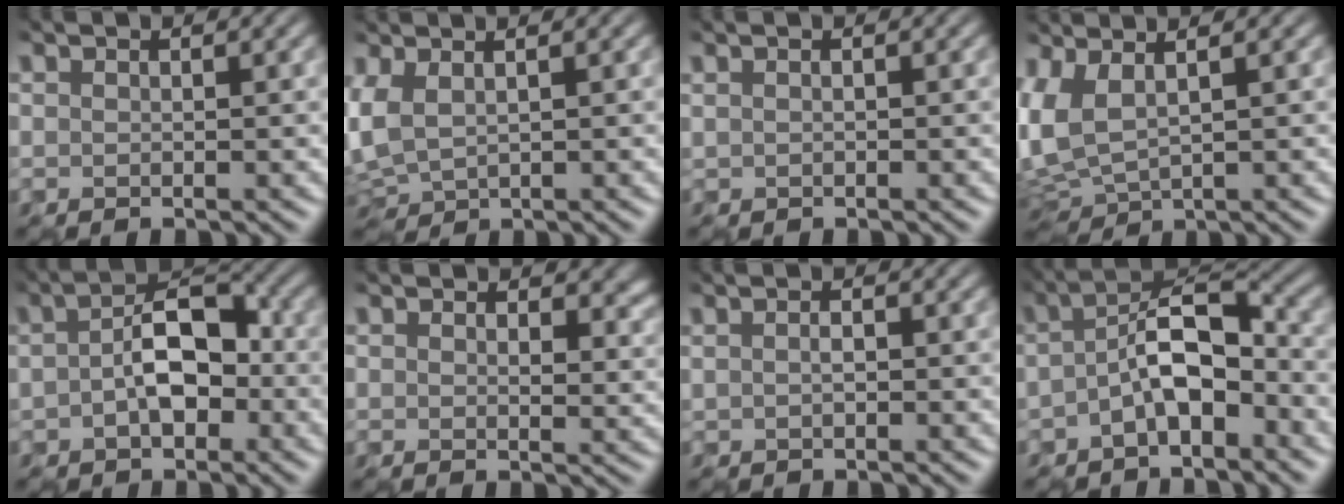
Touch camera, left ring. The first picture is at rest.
{"total": 2.8, "force": [0.6, 1.7, 2.1], "torque": [-0.063, 0.010, 0.020]}
{"total": 0.7, "force": [0.4, 0.4, 0.4], "torque": [-0.006, 0.005, -0.004]}
{"total": 4.1, "force": [1.1, 2.1, 3.4], "torque": [-0.092, 0.010, 0.022]}
{"total": 5.7, "force": [-0.4, 3.4, 4.5], "torque": [-0.072, 0.012, -0.014]}
{"total": 3.4, "force": [1.9, 2.1, 1.8], "torque": [-0.024, -0.003, 0.026]}
{"total": 0.9, "force": [0.1, 0.5, 0.7], "torque": [-0.011, 0.008, -0.008]}
{"total": 5.5, "force": [-1.5, 2.6, 4.6], "torque": [-0.076, 0.016, -0.035]}